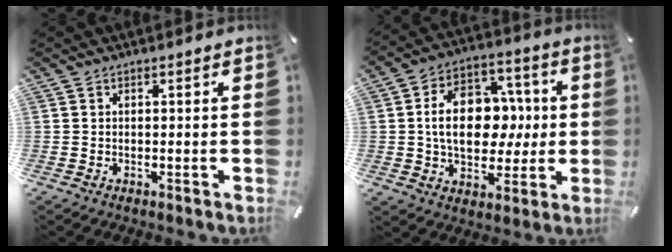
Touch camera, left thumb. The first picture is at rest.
{"total": 15.9, "force": [0.4, 11.7, 10.7], "torque": [-0.176, 0.009, 0.010]}